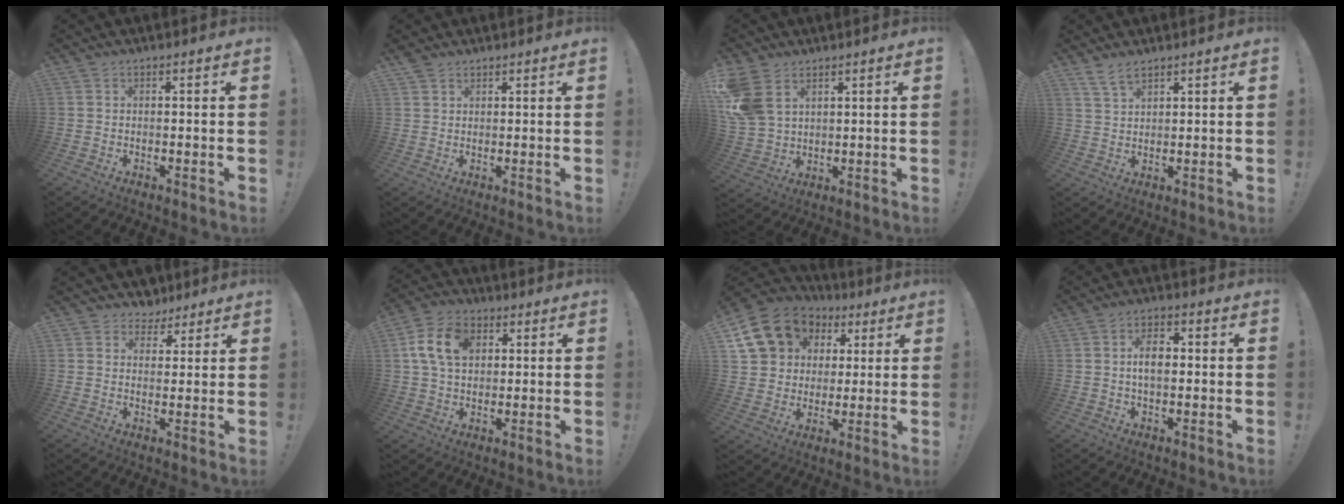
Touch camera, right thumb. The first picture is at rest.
{"total": 2.8, "force": [2.2, 1.5, 0.6], "torque": [-0.001, -0.015, 0.041]}
{"total": 10.3, "force": [4.9, 7.1, 5.6], "torque": [-0.121, -0.017, 0.102]}
{"total": 4.9, "force": [4.0, 1.8, 2.2], "torque": [-0.036, -0.020, 0.075]}
{"total": 5.4, "force": [3.6, 4.0, 0.5], "torque": [-0.005, -0.022, 0.070]}
{"total": 11.9, "force": [3.2, 8.4, 7.8], "torque": [-0.144, 0.013, 0.062]}
{"total": 16.5, "force": [7.0, 13.4, 6.8], "torque": [-0.104, -0.027, 0.153]}
{"total": 6.3, "force": [0.2, 3.5, 5.2], "torque": [-0.083, 0.005, -0.001]}